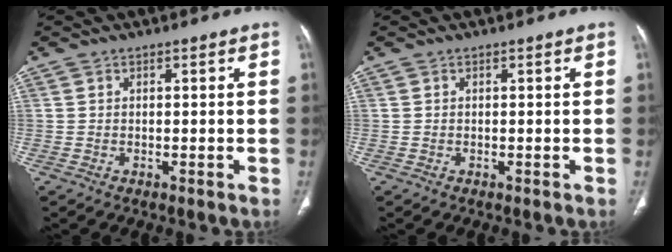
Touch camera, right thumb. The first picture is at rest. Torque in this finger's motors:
{"motor_torque": [1.36, 1.36, 0.00, 0.00, -0.01]}